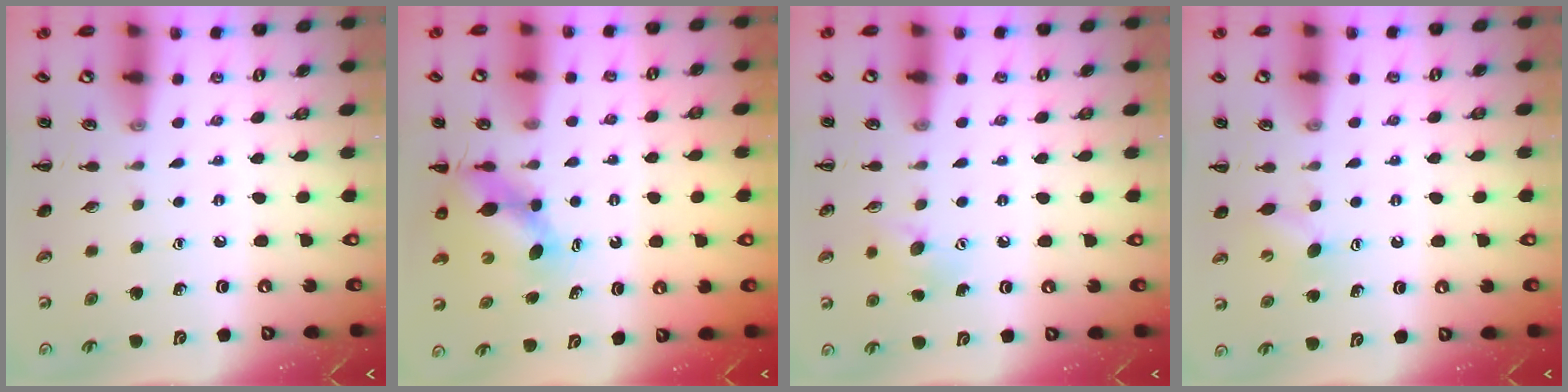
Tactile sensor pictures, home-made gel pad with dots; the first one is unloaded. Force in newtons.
{"total": 6.0, "press": 6.0, "slide": 0.8}
{"total": 6.9, "press": 6.7, "slide": 1.7}
{"total": 5.1, "press": 4.9, "slide": 1.3}